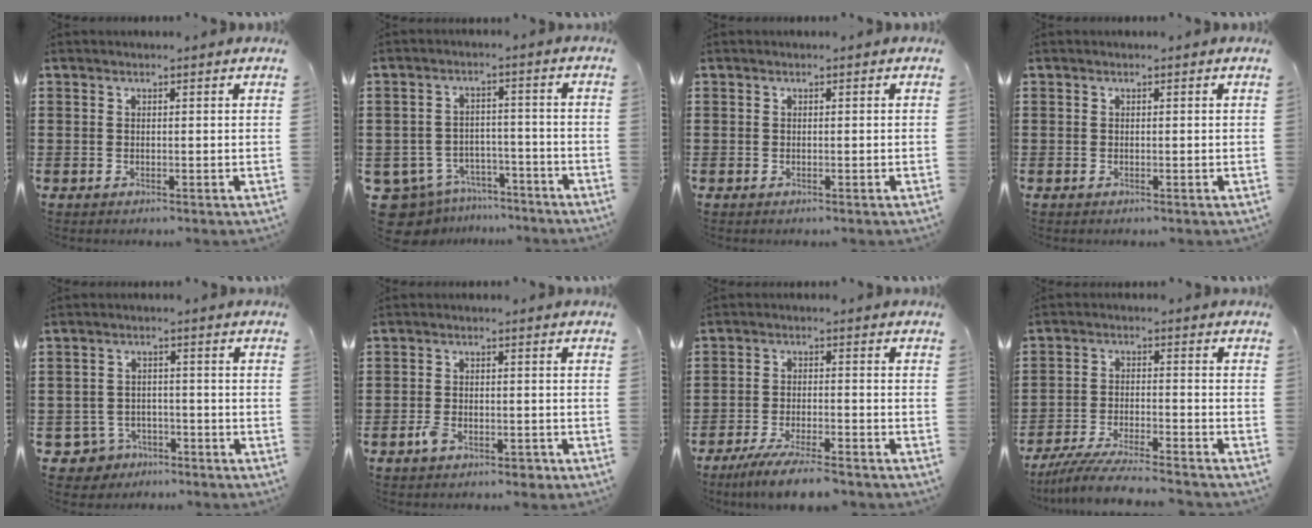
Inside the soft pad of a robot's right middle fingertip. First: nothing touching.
{"total": 6.8, "force": [-6.3, 2.5, 1.0], "torque": [-0.040, 0.017, -0.131]}
{"total": 0.0}
{"total": 0.0}
{"total": 3.6, "force": [-3.0, 1.8, 0.5], "torque": [-0.032, 0.000, -0.068]}
{"total": 3.2, "force": [-2.1, 1.5, 1.9], "torque": [-0.046, 0.000, -0.043]}
{"total": 5.7, "force": [-5.0, 0.2, 2.8], "torque": [-0.063, -0.014, -0.095]}
{"total": 6.5, "force": [-6.1, 0.2, 2.3], "torque": [-0.053, -0.009, -0.119]}